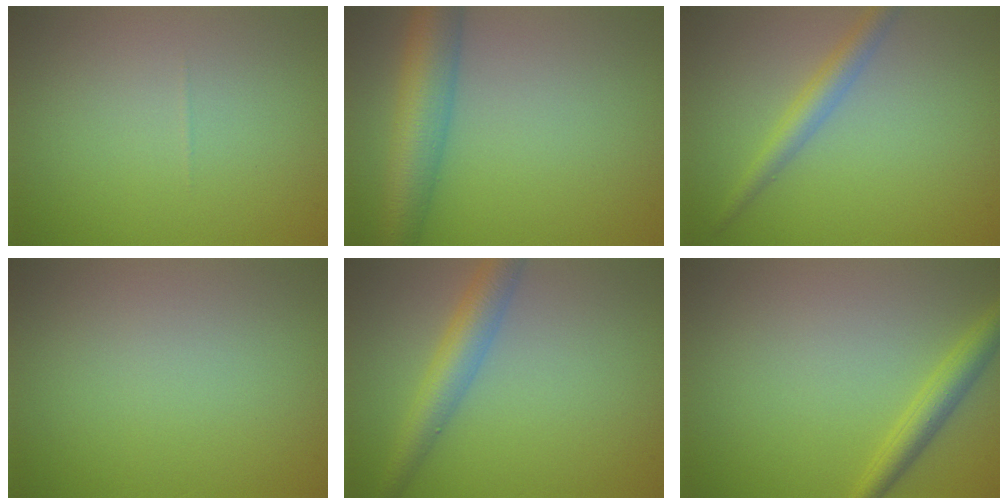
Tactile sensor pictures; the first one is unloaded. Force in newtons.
{"total": 6.7, "press": 6.7, "slide": 0.3}
{"total": 2.6, "press": 2.6, "slide": 0.0}
{"total": 0.0}
{"total": 4.2, "press": 4.2, "slide": 0.1}
{"total": 2.6, "press": 2.6, "slide": 0.1}